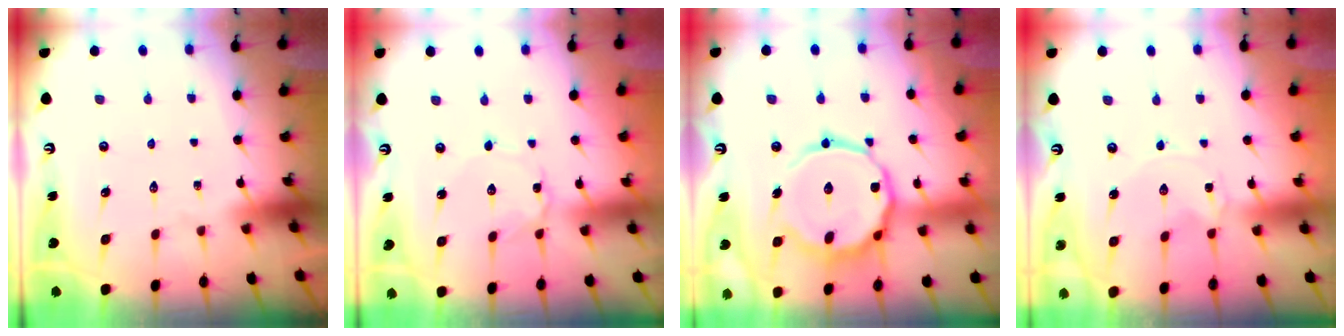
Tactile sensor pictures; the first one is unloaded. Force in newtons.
{"total": 0.7, "press": 0.7, "slide": 0.1}
{"total": 15.6, "press": 15.5, "slide": 1.2}
{"total": 0.0}